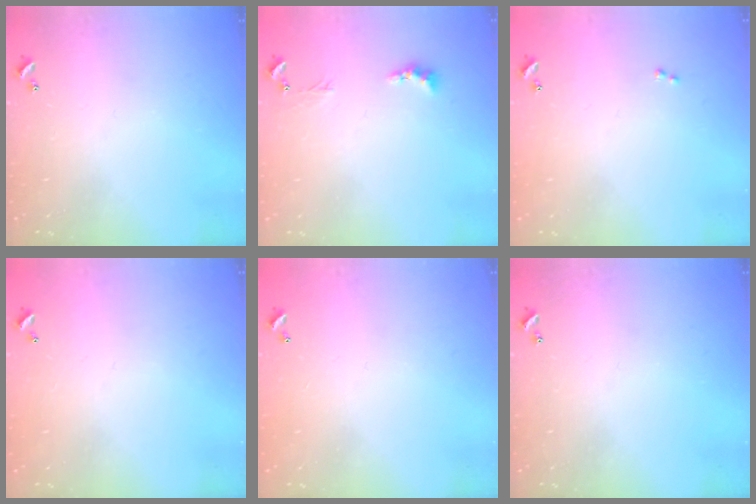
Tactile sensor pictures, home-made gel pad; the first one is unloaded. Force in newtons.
{"total": 1.3, "press": 1.1, "slide": 0.5}
{"total": 0.5, "press": 0.3, "slide": 0.4}
{"total": 2.9, "press": 2.9, "slide": 0.1}
{"total": 3.0, "press": 3.0, "slide": 0.1}
{"total": 0.0}